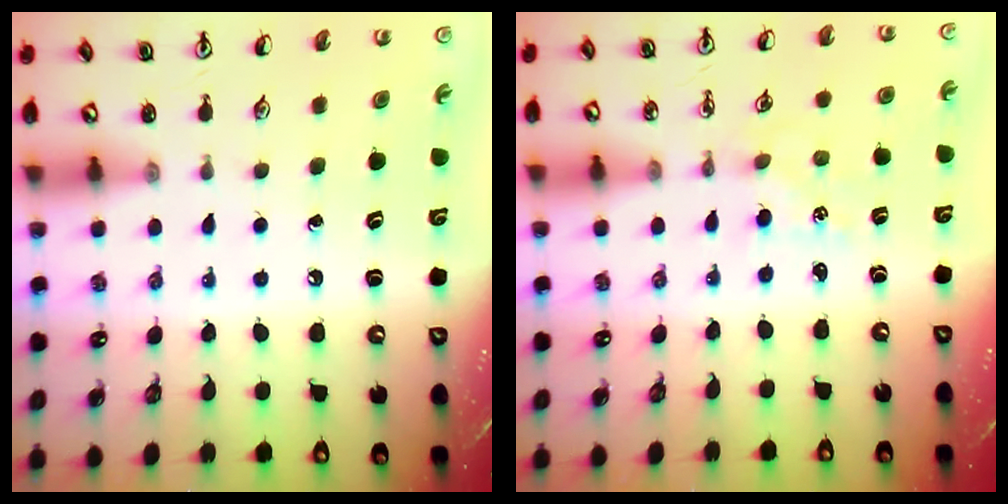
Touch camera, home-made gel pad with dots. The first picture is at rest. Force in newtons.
{"total": 2.3, "press": 2.3, "slide": 0.3}